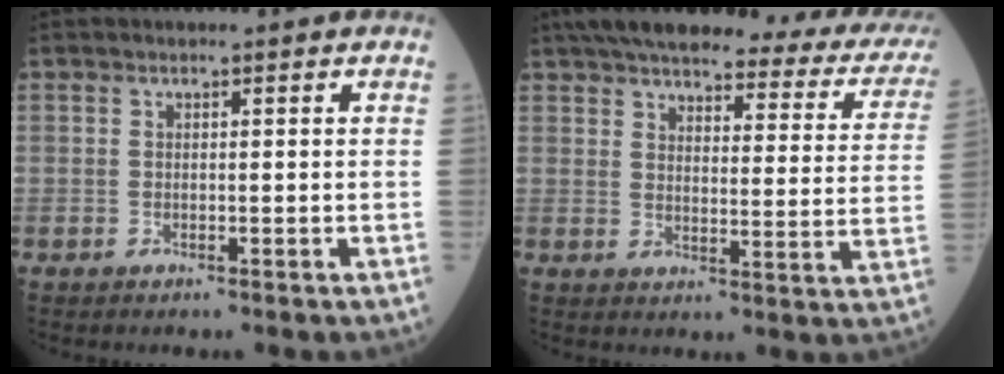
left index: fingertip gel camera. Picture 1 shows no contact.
{"total": 26.7, "force": [22.7, 5.8, 12.9], "torque": [-0.176, -0.014, 0.258]}